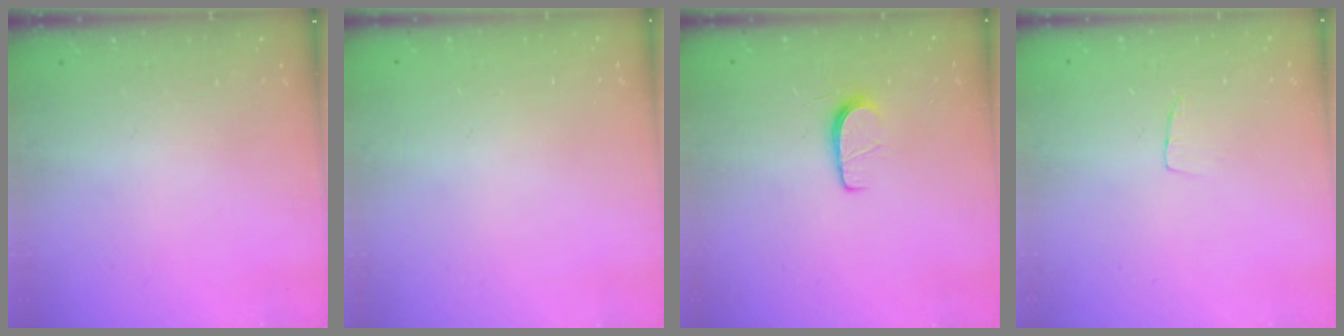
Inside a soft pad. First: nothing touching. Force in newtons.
{"total": 0.0}
{"total": 5.6, "press": 5.6, "slide": 0.7}
{"total": 3.2, "press": 3.2, "slide": 0.2}